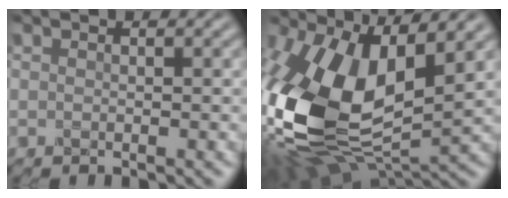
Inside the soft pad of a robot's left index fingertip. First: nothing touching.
{"total": 14.6, "force": [0.1, 7.9, 12.3], "torque": [-0.271, -0.012, -0.011]}